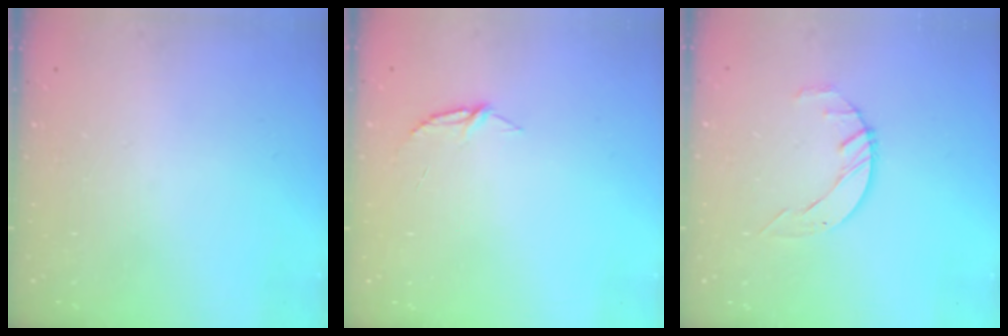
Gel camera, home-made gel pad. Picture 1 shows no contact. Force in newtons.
{"total": 5.1, "press": 5.1, "slide": 0.5}
{"total": 3.4, "press": 3.3, "slide": 0.5}